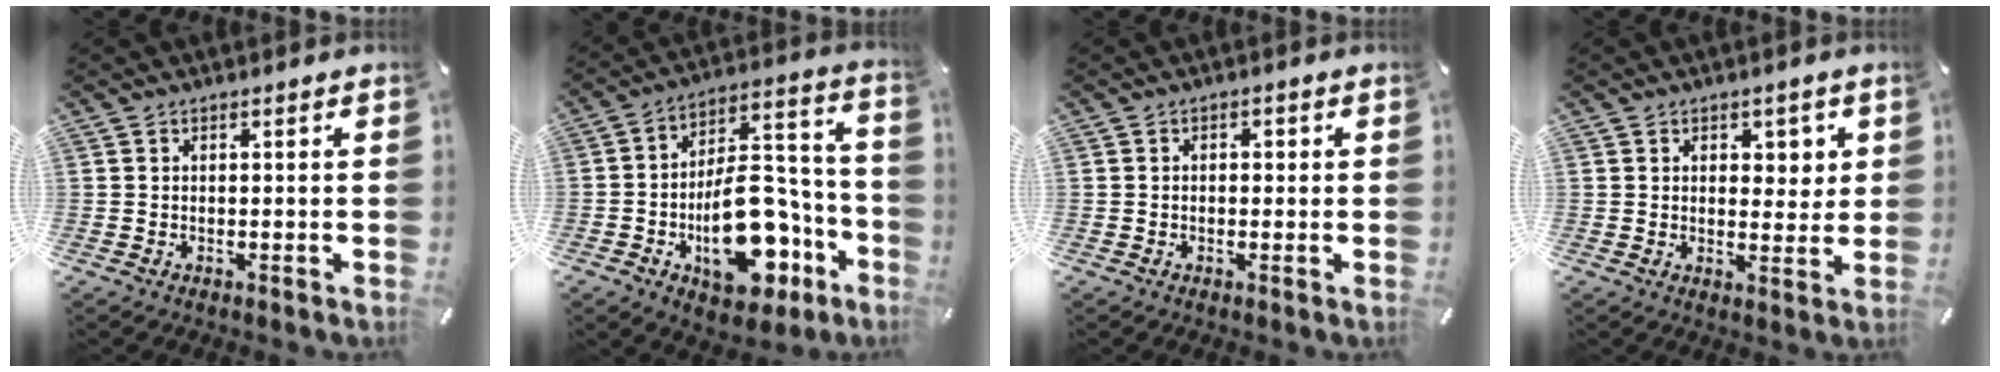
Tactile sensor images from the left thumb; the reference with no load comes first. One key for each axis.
{"total": 21.9, "fx": -8.9, "fy": 12.8, "fz": 15.4, "tx": -0.219, "ty": 0.039, "tz": -0.133}
{"total": 1.5, "fx": -0.3, "fy": 1.1, "fz": 0.9, "tx": -0.016, "ty": 0.007, "tz": -0.009}
{"total": 4.3, "fx": 1.8, "fy": 3.3, "fz": 2.1, "tx": -0.010, "ty": -0.005, "tz": 0.024}